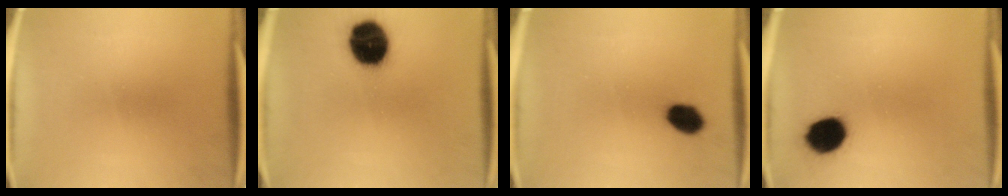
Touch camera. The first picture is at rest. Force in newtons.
{"total": 16.1}
{"total": 5.9}
{"total": 9.9}